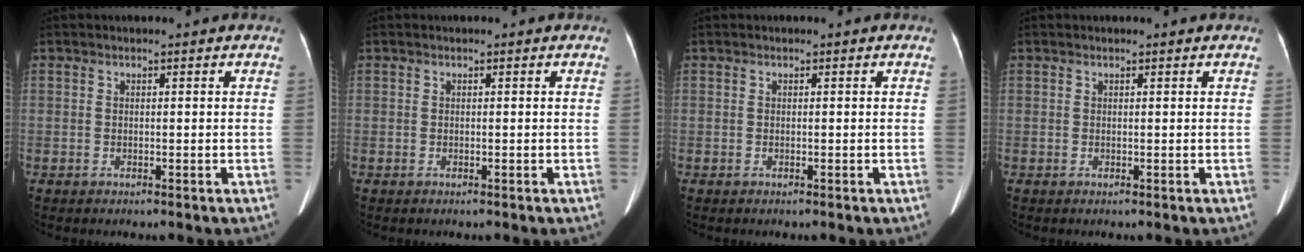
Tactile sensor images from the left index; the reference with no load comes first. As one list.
[{"total": 0.0}, {"total": 0.0}, {"total": 0.6, "force": [0.6, 0.0, 0.2], "torque": [-0.004, 0.007, 0.009]}]